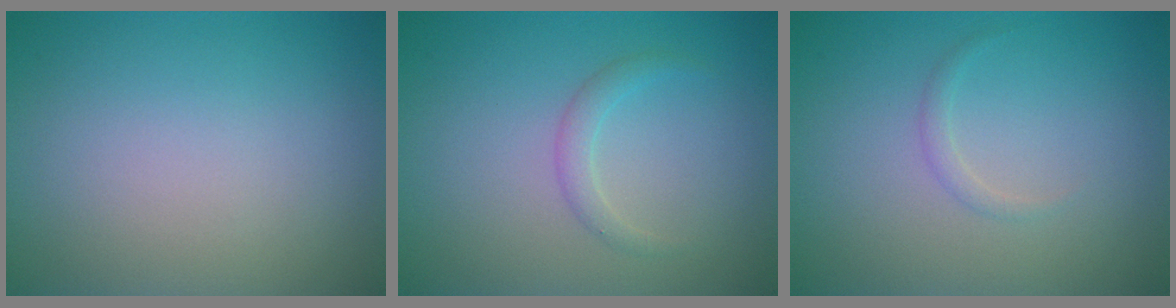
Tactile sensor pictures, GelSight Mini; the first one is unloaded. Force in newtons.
{"total": 0.9, "press": 0.9, "slide": 0.0}
{"total": 0.7, "press": 0.7, "slide": 0.0}